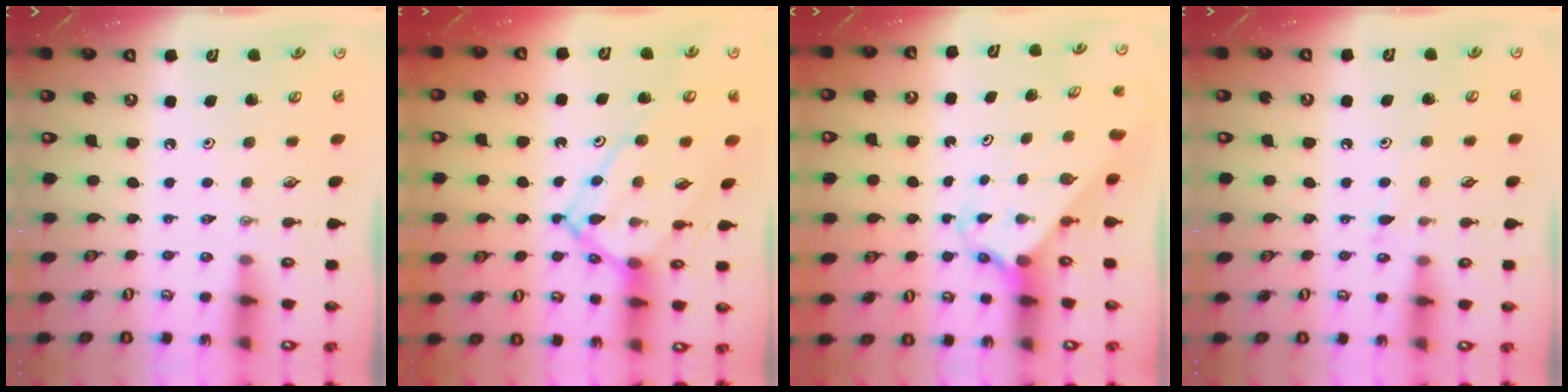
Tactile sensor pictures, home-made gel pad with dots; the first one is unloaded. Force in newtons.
{"total": 12.4, "press": 12.4, "slide": 1.2}
{"total": 2.4, "press": 2.4, "slide": 0.2}
{"total": 5.9, "press": 5.9, "slide": 0.7}